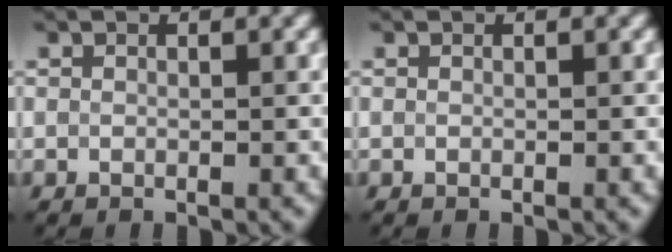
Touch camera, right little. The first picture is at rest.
{"total": 0.0}